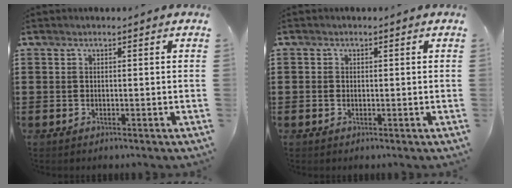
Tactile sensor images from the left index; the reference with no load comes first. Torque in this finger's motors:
{"motor_torque": [-1.05, 1.09, -0.03, -0.01]}